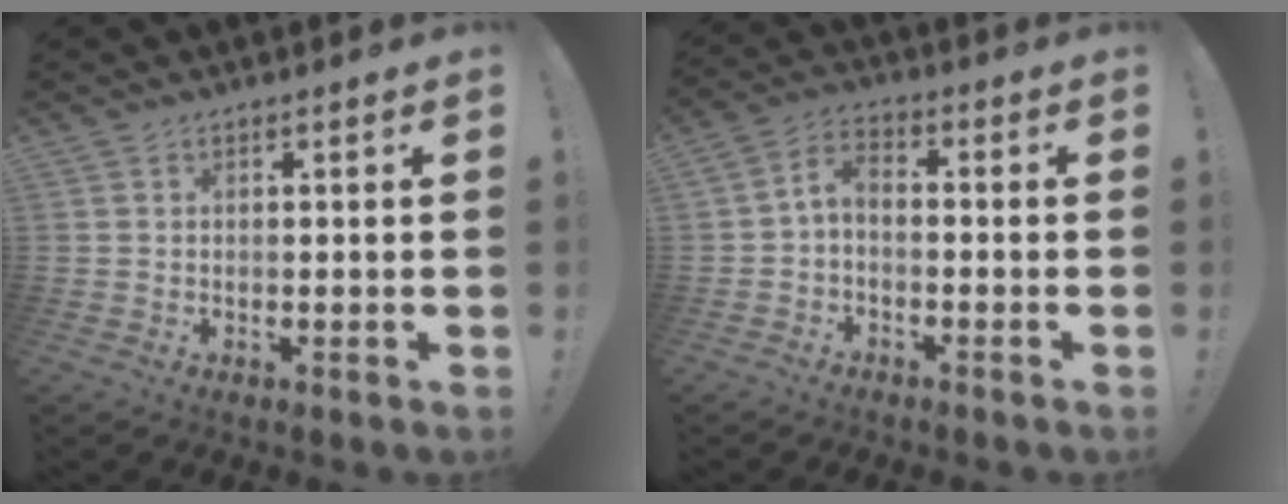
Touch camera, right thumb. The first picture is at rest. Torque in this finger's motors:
{"motor_torque": [-0.01, 0.17, 0.07, -0.29, 0.00]}